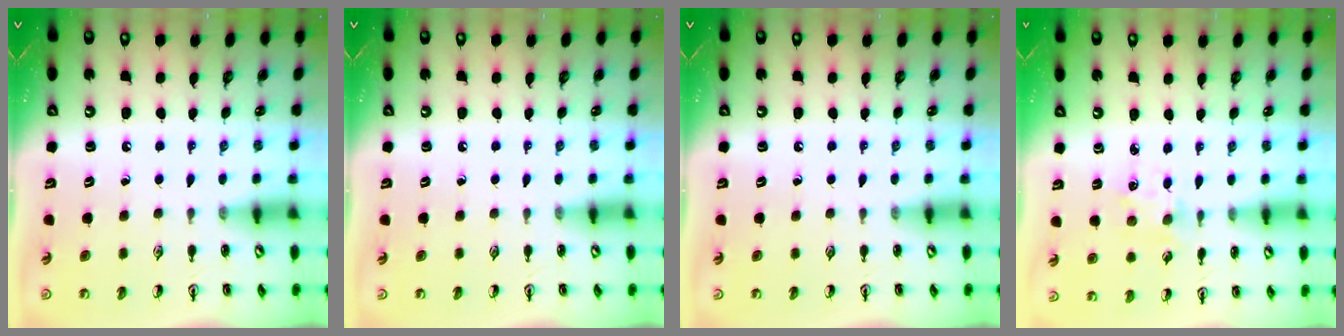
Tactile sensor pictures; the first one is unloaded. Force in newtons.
{"total": 0.0}
{"total": 0.0}
{"total": 1.9, "press": 1.8, "slide": 0.3}